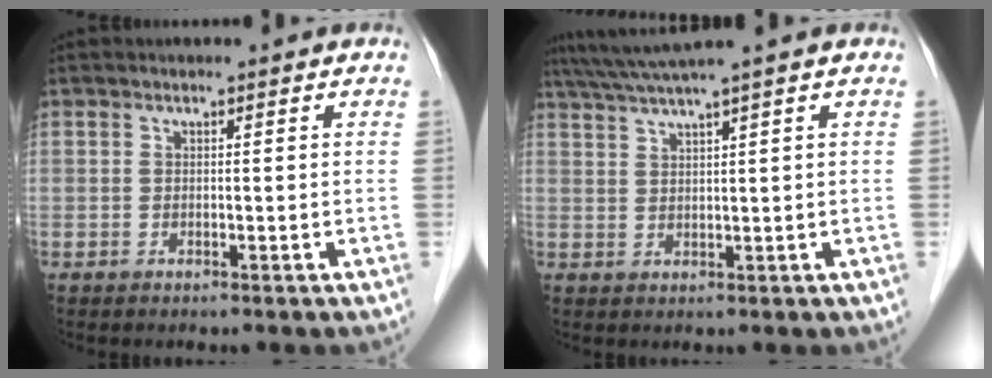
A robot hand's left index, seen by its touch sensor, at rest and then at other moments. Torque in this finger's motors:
{"motor_torque": [0.64, -0.71, 0.10, 0.03]}